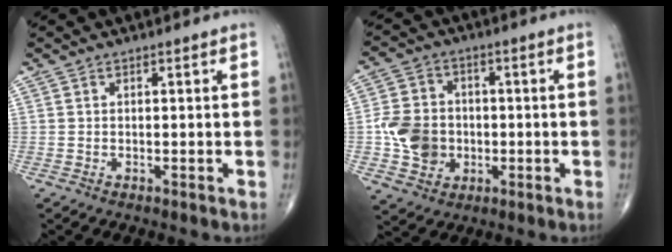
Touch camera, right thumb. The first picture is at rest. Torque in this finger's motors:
{"motor_torque": [0.25, 1.04, -0.03, -0.13, 0.27]}